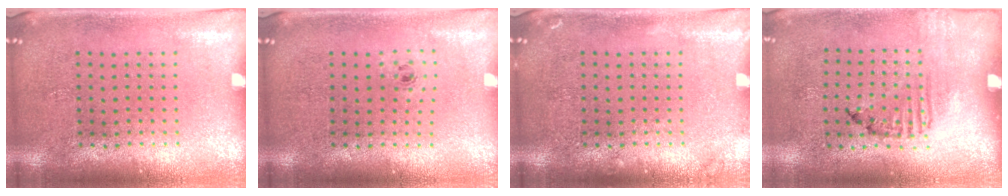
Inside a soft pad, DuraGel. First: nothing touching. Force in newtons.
{"total": 0.6, "press": 0.3, "slide": 0.5}
{"total": 0.7, "press": 0.7, "slide": 0.2}
{"total": 1.8, "press": 1.0, "slide": 1.5}